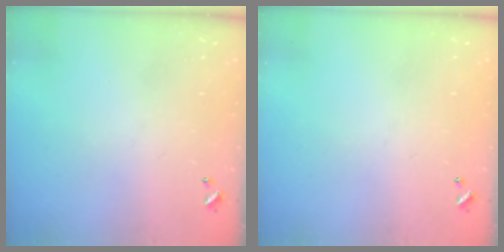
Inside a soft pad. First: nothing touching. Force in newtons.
{"total": 0.0}